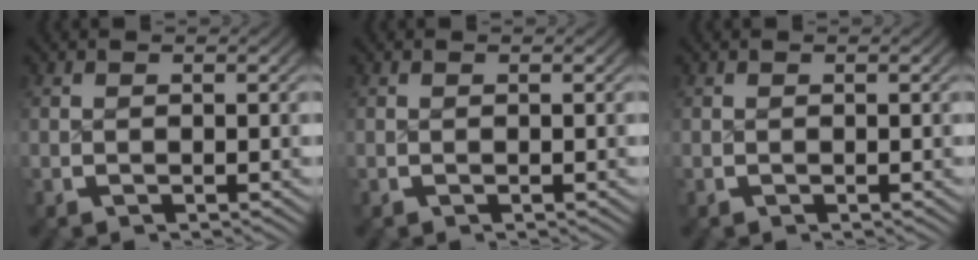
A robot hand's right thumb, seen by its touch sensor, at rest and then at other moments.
{"total": 0.0}
{"total": 0.0}